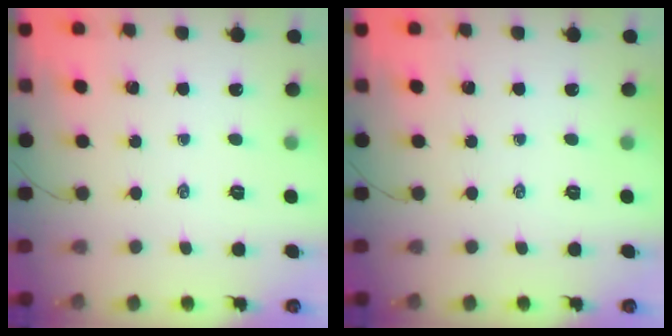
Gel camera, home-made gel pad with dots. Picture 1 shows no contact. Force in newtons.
{"total": 0.0}